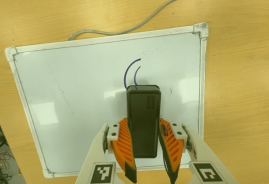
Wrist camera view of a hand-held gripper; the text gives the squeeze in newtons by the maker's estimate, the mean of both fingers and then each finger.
{"total": 9.3, "left": 7.6, "right": 11.0}